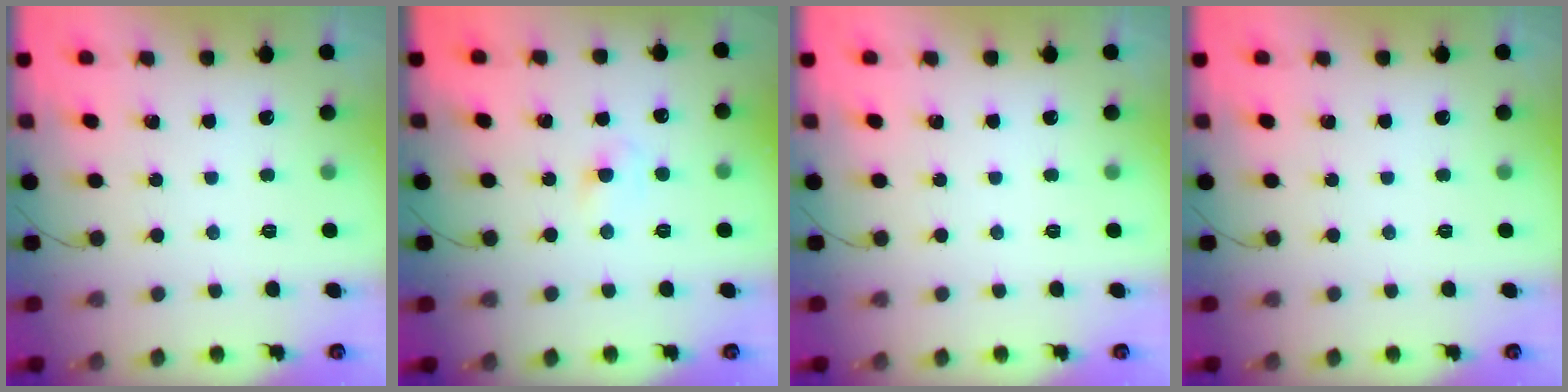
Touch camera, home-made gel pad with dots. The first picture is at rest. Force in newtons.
{"total": 3.5, "press": 3.3, "slide": 1.1}
{"total": 0.0}
{"total": 0.0}